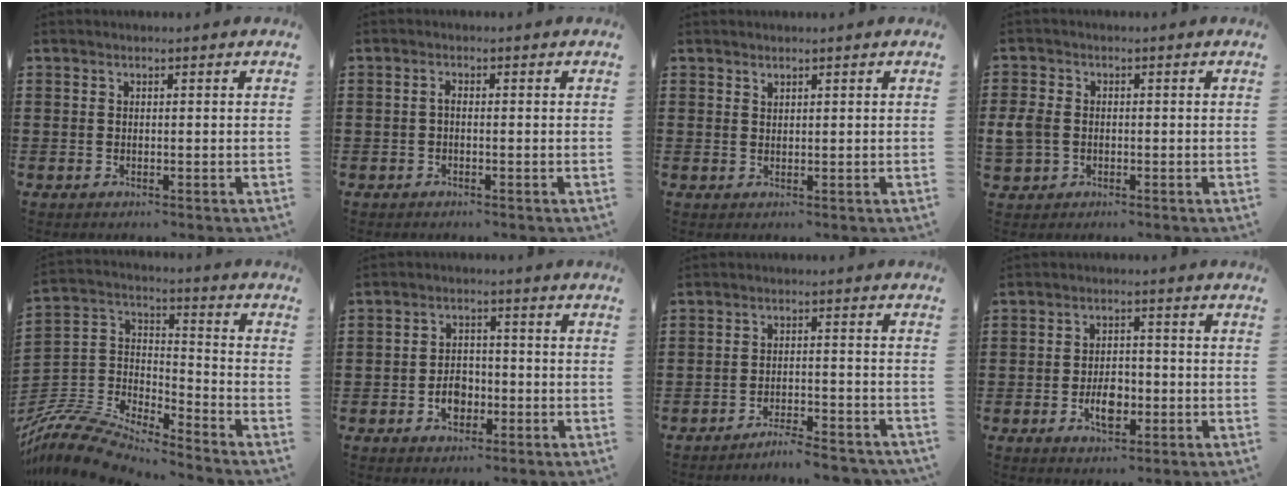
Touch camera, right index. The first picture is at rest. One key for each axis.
{"total": 0.9, "fx": -0.4, "fy": 0.2, "fz": 0.8, "tx": -0.017, "ty": -0.002, "tz": -0.007}
{"total": 0.9, "fx": 0.8, "fy": 0.3, "fz": 0.1, "tx": -0.002, "ty": 0.002, "tz": 0.016}
{"total": 3.5, "fx": -0.8, "fy": 2.9, "fz": 1.9, "tx": -0.071, "ty": -0.004, "tz": -0.024}
{"total": 9.6, "fx": -9.0, "fy": 1.9, "fz": 2.9, "tx": -0.087, "ty": 0.002, "tz": -0.188}
{"total": 4.1, "fx": -1.5, "fy": 3.0, "fz": 2.4, "tx": -0.039, "ty": 0.002, "tz": -0.030}
{"total": 4.0, "fx": -3.9, "fy": 0.0, "fz": 1.0, "tx": -0.019, "ty": 0.001, "tz": -0.080}
{"total": 5.0, "fx": -1.5, "fy": 2.7, "fz": 3.8, "tx": -0.059, "ty": -0.001, "tz": -0.031}